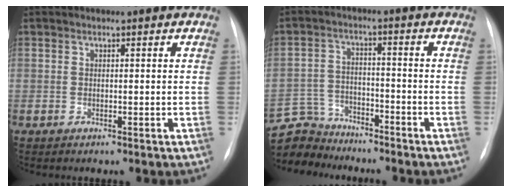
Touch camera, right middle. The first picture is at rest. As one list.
[{"total": 8.4, "force": [-8.0, 2.3, -0.4], "torque": [0.001, 0.009, -0.154]}]